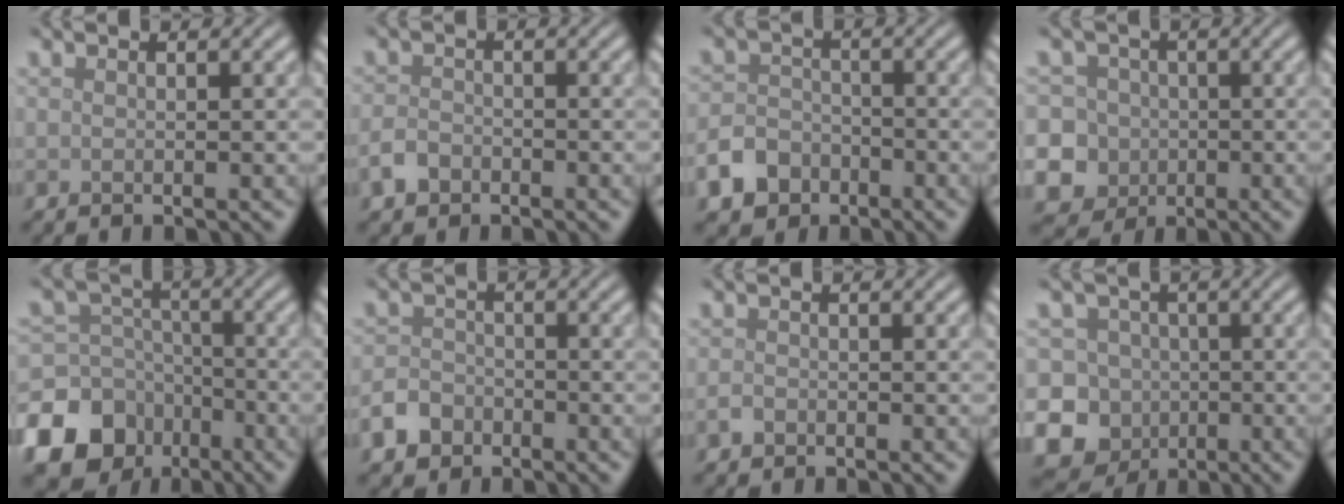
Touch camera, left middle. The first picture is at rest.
{"total": 2.2, "force": [-1.4, 1.4, 0.8], "torque": [-0.011, 0.001, -0.034]}
{"total": 5.7, "force": [-3.7, 4.1, 1.4], "torque": [-0.011, -0.009, -0.075]}
{"total": 10.4, "force": [-2.7, 9.7, 2.7], "torque": [-0.071, 0.008, -0.076]}
{"total": 13.4, "force": [-7.1, 10.7, 3.8], "torque": [-0.098, -0.051, -0.139]}
{"total": 3.7, "force": [-2.4, 2.6, 1.0], "torque": [-0.015, -0.003, -0.047]}
{"total": 1.0, "force": [-0.6, 0.7, 0.3], "torque": [-0.006, -0.001, -0.014]}
{"total": 14.4, "force": [-5.7, 12.7, 3.6], "torque": [-0.093, -0.009, -0.113]}